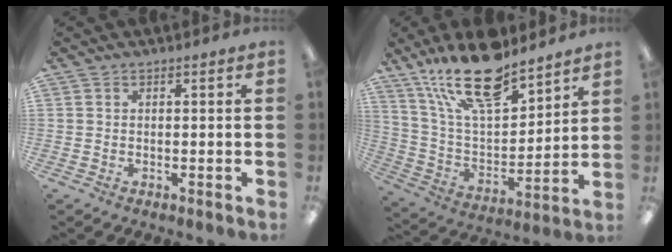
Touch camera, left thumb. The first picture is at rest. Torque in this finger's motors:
{"motor_torque": [0.94, -0.26, 1.64, -1.12, 0.36]}